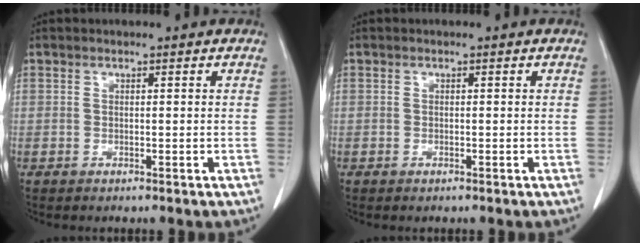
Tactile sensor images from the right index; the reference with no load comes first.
{"total": 0.0}